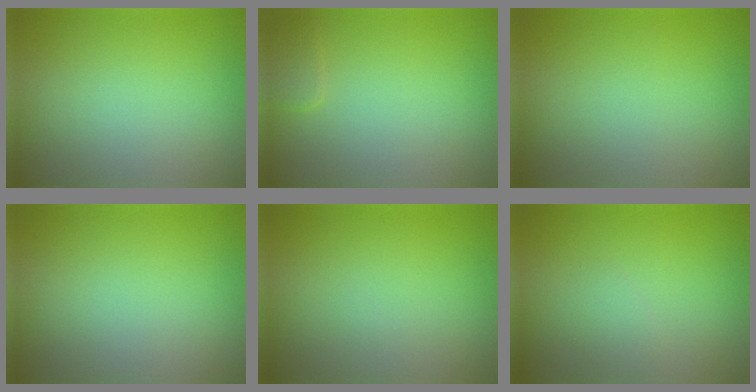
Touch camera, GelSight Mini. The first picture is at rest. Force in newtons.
{"total": 1.2, "press": 1.2, "slide": 0.1}
{"total": 0.0}
{"total": 0.0}
{"total": 0.0}
{"total": 0.9, "press": 0.9, "slide": 0.0}